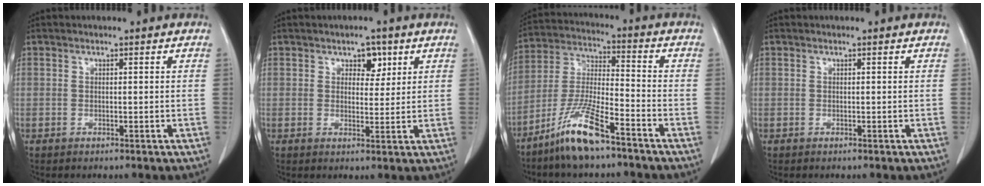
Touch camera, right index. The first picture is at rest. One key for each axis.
{"total": 3.3, "fx": 1.7, "fy": 2.0, "fz": 2.0, "tx": -0.023, "ty": 0.003, "tz": 0.025}
{"total": 11.2, "fx": -7.9, "fy": 1.4, "fz": 7.9, "tx": -0.170, "ty": -0.021, "tz": -0.155}
{"total": 0.0}